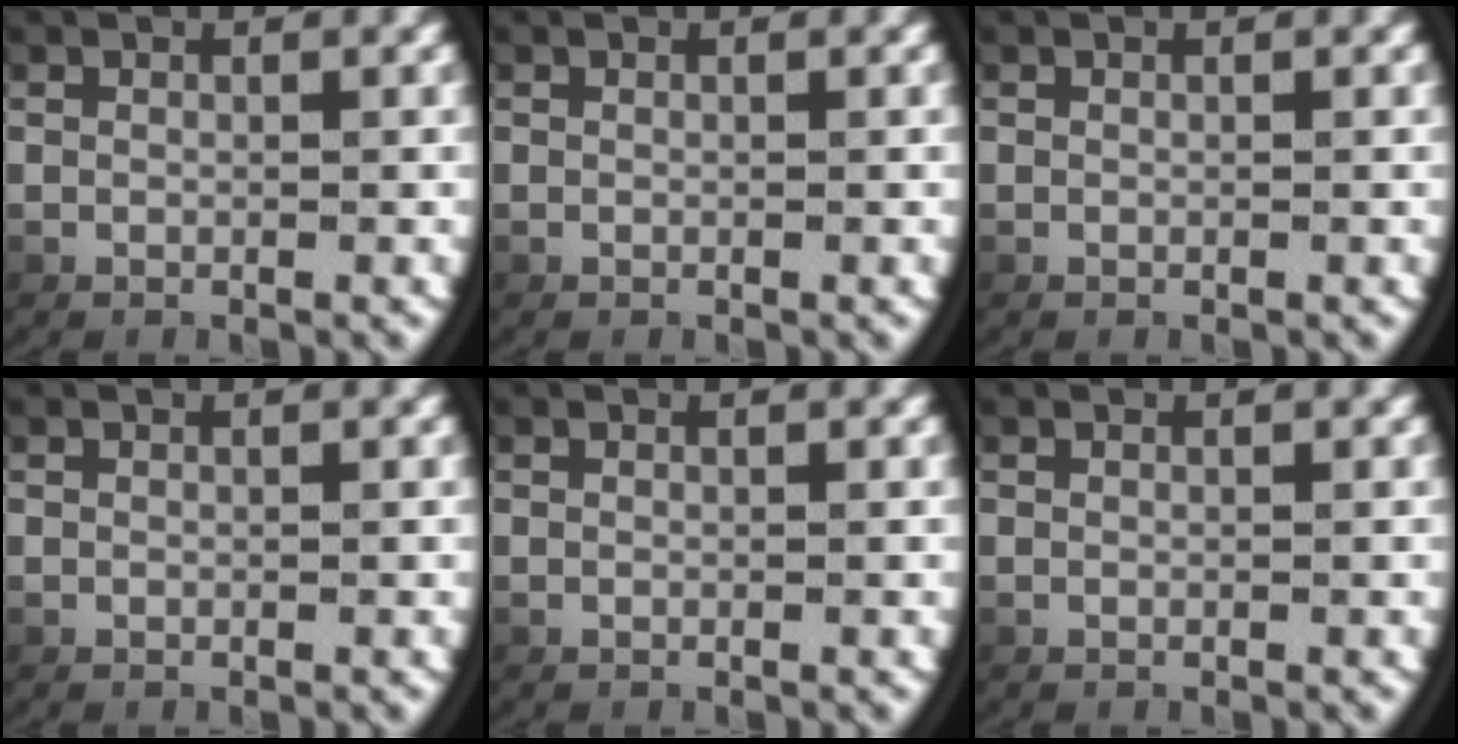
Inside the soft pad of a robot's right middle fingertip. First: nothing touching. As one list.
[{"total": 0.0}, {"total": 0.0}, {"total": 0.0}, {"total": 0.0}, {"total": 0.0}]